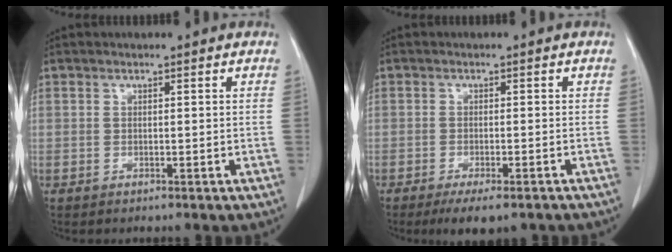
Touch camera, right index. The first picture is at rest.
{"total": 6.6, "force": [-5.0, 1.7, 3.9], "torque": [-0.049, -0.010, -0.070]}